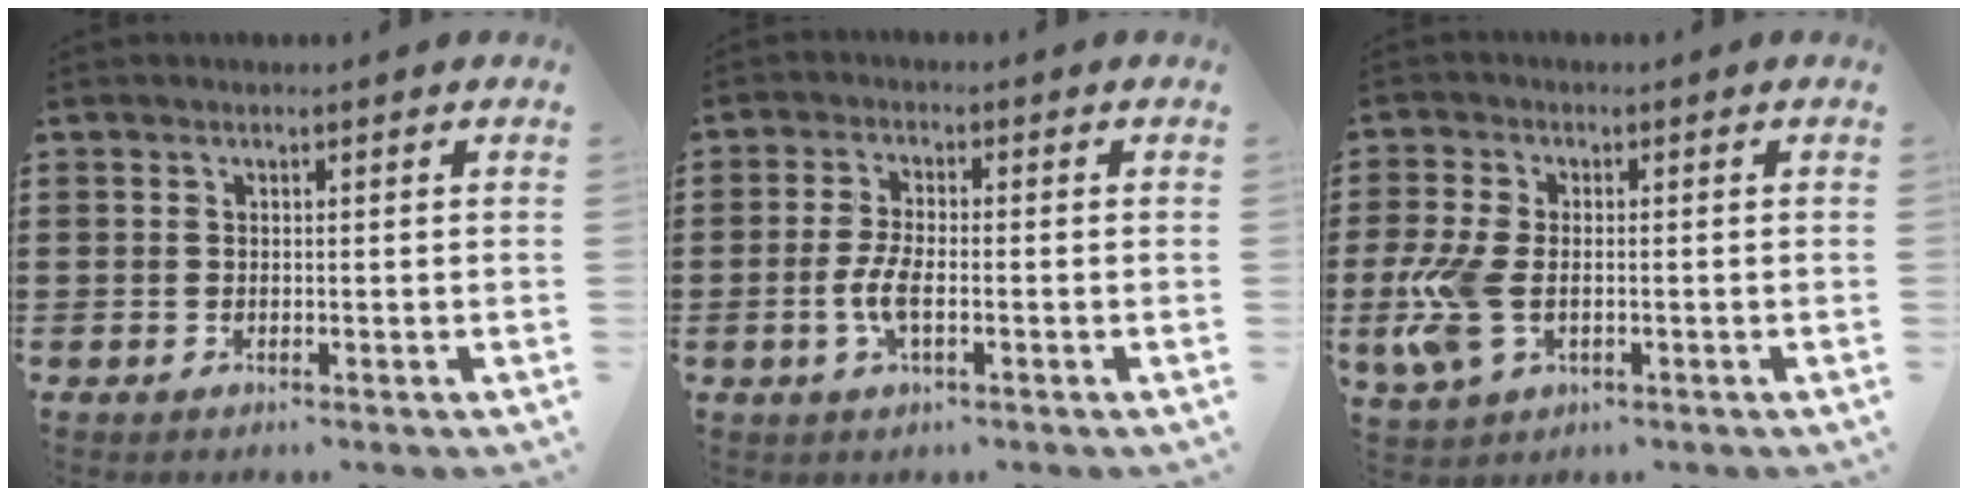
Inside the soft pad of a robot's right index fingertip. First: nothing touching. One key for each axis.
{"total": 4.8, "fx": -1.2, "fy": 1.7, "fz": 4.4, "tx": -0.103, "ty": -0.006, "tz": -0.028}
{"total": 8.0, "fx": -1.5, "fy": 4.3, "fz": 6.5, "tx": -0.168, "ty": -0.011, "tz": -0.033}